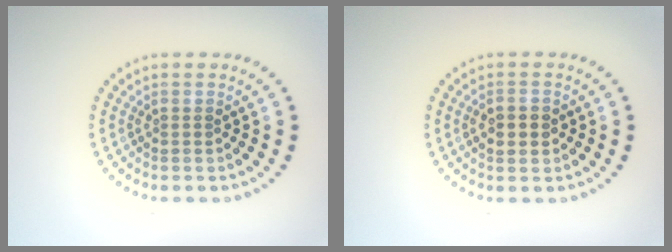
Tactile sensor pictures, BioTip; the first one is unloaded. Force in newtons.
{"total": 2.2, "press": 2.2, "slide": 0.3}